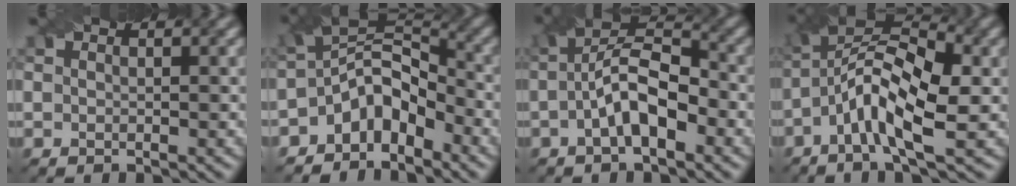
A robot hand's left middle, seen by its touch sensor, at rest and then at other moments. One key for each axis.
{"total": 6.3, "fx": -3.6, "fy": 3.5, "fz": 3.8, "tx": -0.045, "ty": 0.011, "tz": -0.079}
{"total": 6.4, "fx": -1.6, "fy": 2.7, "fz": 5.6, "tx": -0.100, "ty": 0.014, "tz": -0.031}
{"total": 8.6, "fx": -1.8, "fy": 3.0, "fz": 7.8, "tx": -0.144, "ty": 0.022, "tz": -0.047}